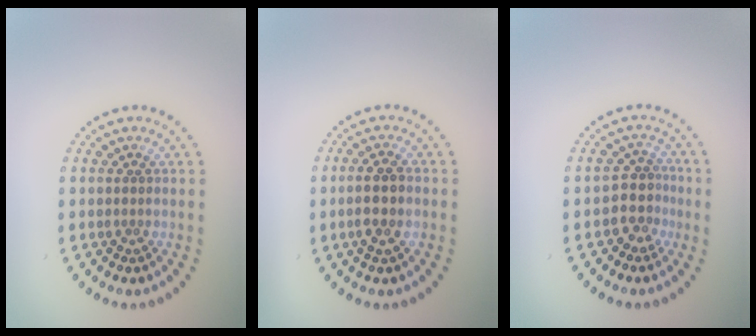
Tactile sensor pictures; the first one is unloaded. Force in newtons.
{"total": 2.6, "press": 2.6, "slide": 0.7}
{"total": 2.6, "press": 2.1, "slide": 1.6}